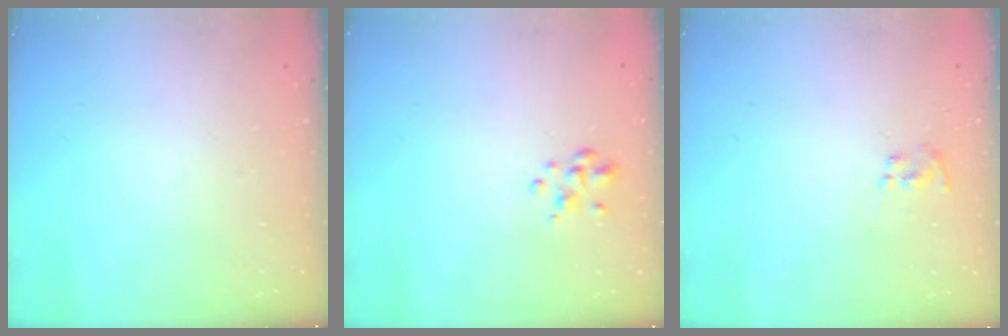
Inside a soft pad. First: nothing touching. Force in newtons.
{"total": 2.0, "press": 1.9, "slide": 0.6}
{"total": 3.0, "press": 2.9, "slide": 0.9}